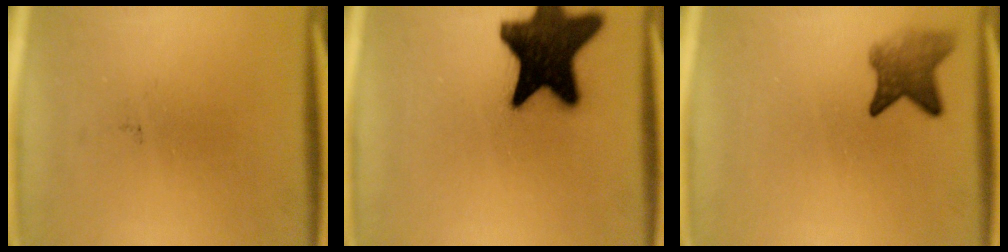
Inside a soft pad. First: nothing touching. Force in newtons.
{"total": 19.4}
{"total": 4.5}